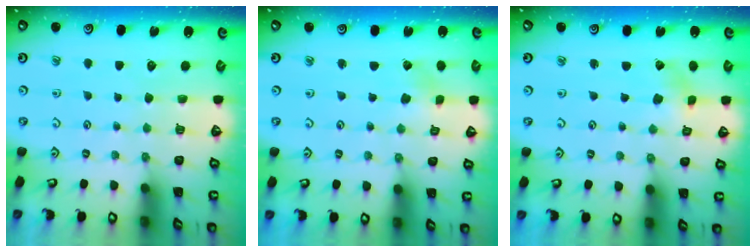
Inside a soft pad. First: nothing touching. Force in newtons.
{"total": 0.9, "press": 0.9, "slide": 0.2}
{"total": 0.8, "press": 0.8, "slide": 0.2}